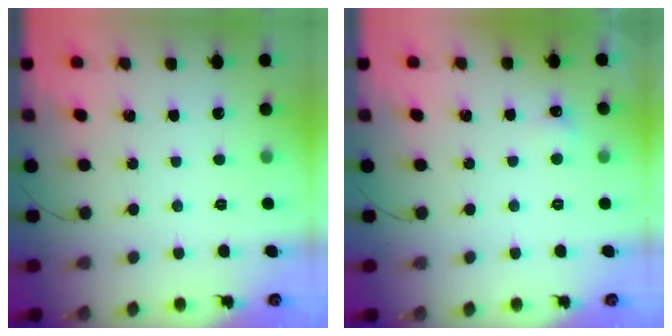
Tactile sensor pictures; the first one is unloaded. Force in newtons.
{"total": 3.3, "press": 3.0, "slide": 1.2}